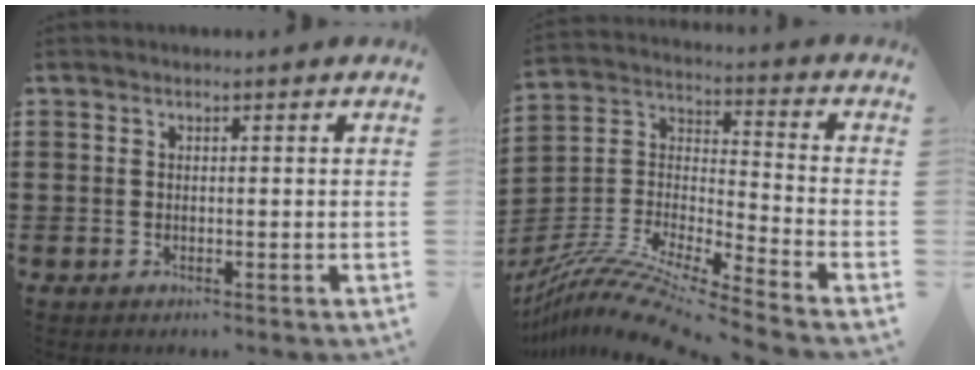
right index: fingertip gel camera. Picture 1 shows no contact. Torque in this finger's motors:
{"motor_torque": [-1.05, 1.09, 0.21, 0.06]}